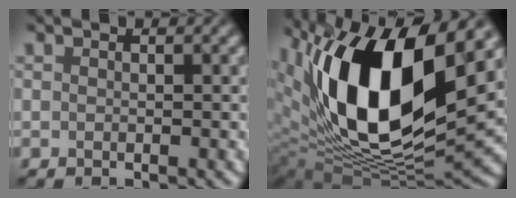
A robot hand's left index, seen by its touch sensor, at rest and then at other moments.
{"total": 17.0, "force": [5.4, 7.8, 14.1], "torque": [-0.257, -0.001, 0.084]}